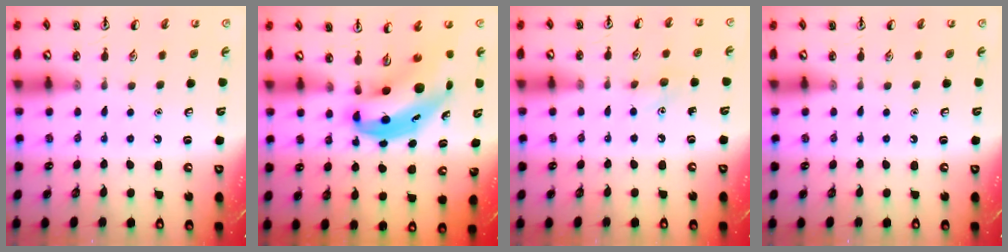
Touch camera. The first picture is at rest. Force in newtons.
{"total": 6.7, "press": 6.6, "slide": 1.2}
{"total": 5.1, "press": 4.8, "slide": 1.8}
{"total": 0.0}